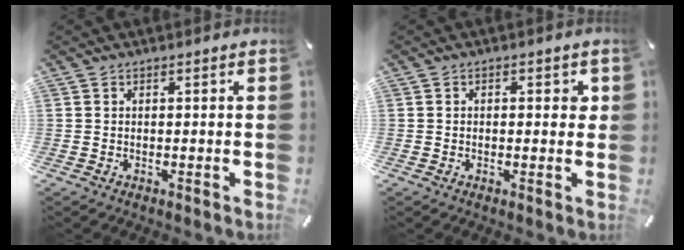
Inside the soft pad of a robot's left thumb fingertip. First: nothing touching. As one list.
[{"total": 2.3, "force": [0.0, 1.2, 1.9], "torque": [-0.021, 0.001, -0.006]}]